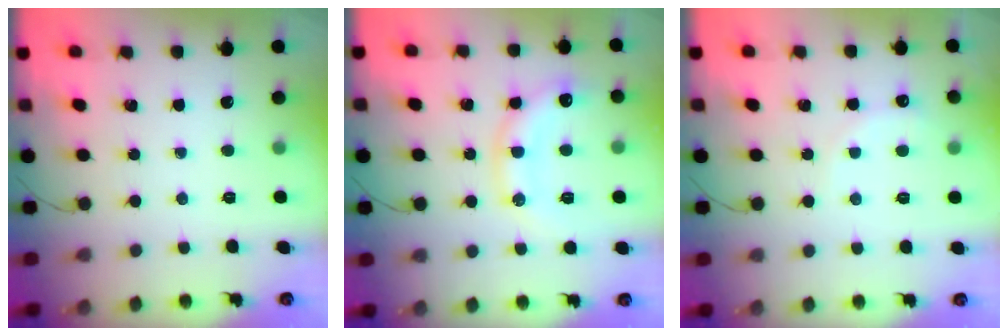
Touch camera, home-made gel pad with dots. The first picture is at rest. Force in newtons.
{"total": 12.9, "press": 12.8, "slide": 0.8}
{"total": 5.8, "press": 5.7, "slide": 1.2}